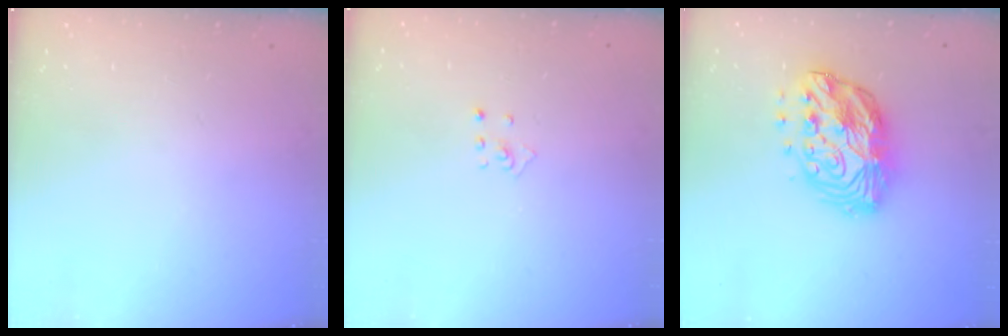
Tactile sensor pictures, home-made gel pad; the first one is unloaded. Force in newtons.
{"total": 2.9, "press": 2.9, "slide": 0.3}
{"total": 15.7, "press": 15.6, "slide": 1.2}